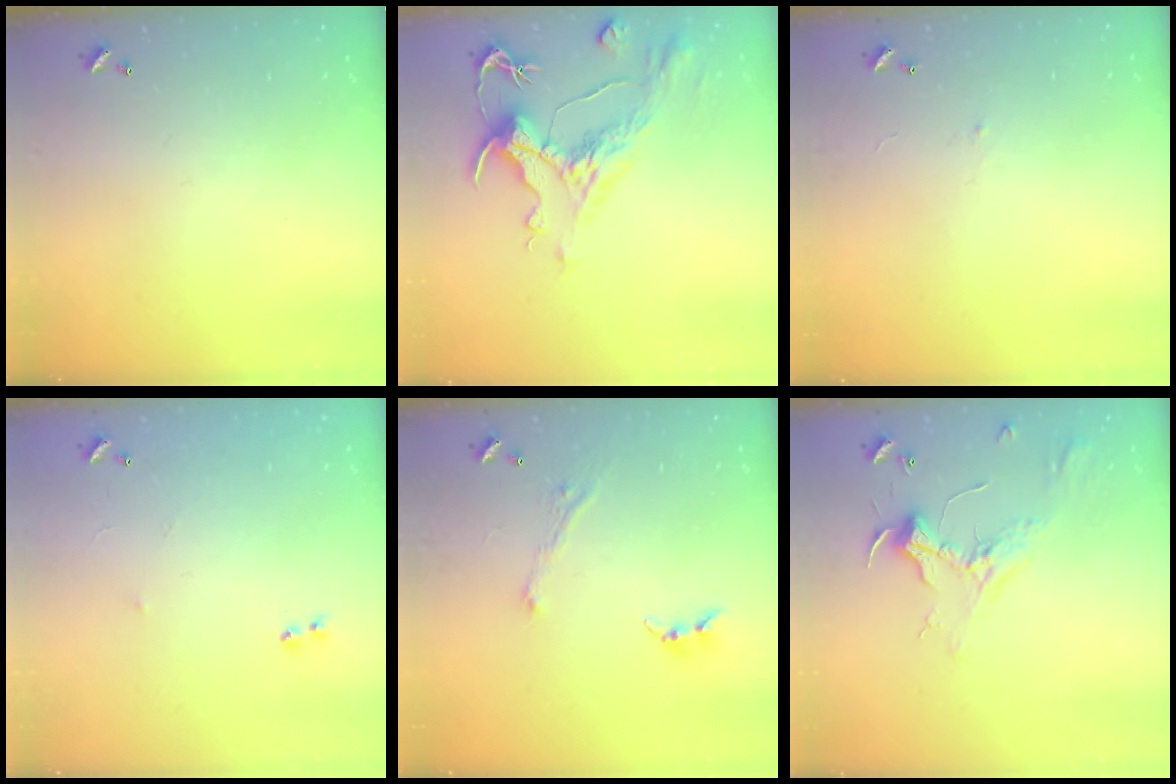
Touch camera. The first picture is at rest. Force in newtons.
{"total": 2.6, "press": 2.1, "slide": 1.6}
{"total": 0.6, "press": 0.0, "slide": 0.6}
{"total": 6.4, "press": 6.4, "slide": 1.0}
{"total": 2.8, "press": 2.8, "slide": 0.1}
{"total": 2.3, "press": 2.2, "slide": 0.9}